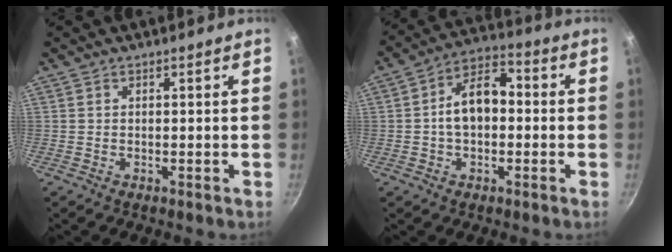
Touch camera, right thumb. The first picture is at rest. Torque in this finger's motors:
{"motor_torque": [-0.72, 0.84, 0.87, -0.07, 0.05]}